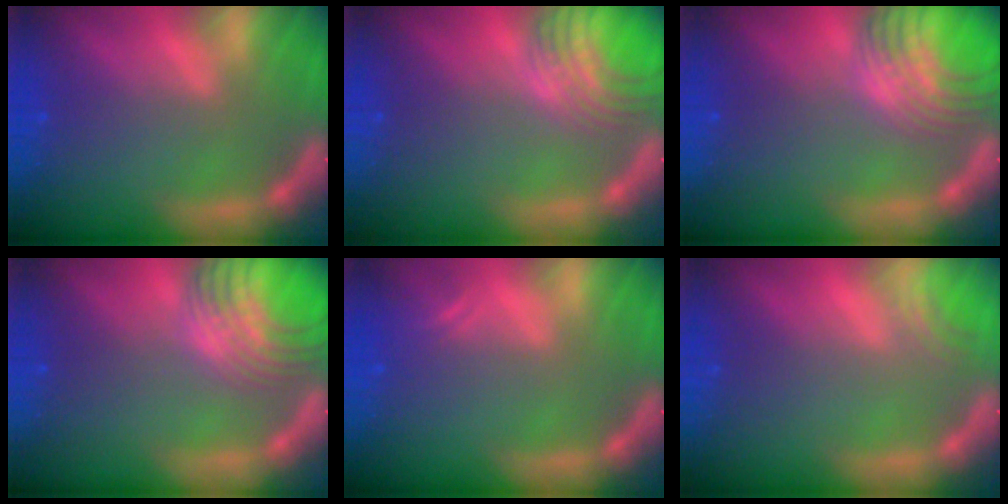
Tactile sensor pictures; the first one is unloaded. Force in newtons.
{"total": 7.5}
{"total": 10.1}
{"total": 10.1}
{"total": 1.5}
{"total": 1.5}